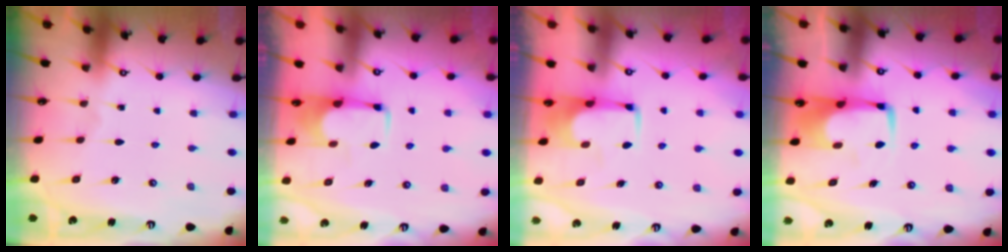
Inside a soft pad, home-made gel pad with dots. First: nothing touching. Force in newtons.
{"total": 1.7, "press": 1.6, "slide": 0.7}
{"total": 1.0, "press": 1.0, "slide": 0.1}
{"total": 6.4, "press": 6.3, "slide": 0.7}